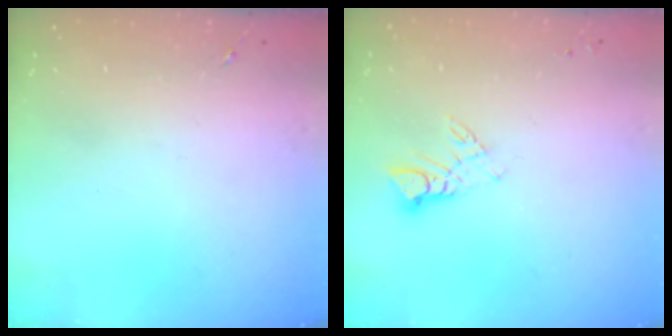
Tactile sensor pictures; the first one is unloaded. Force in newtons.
{"total": 5.6, "press": 5.6, "slide": 0.5}